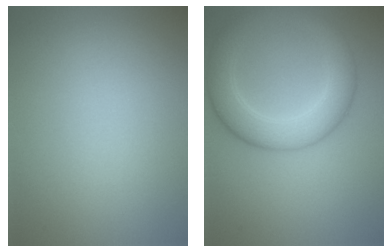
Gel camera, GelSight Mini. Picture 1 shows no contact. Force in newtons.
{"total": 5.9, "press": 5.9, "slide": 0.1}